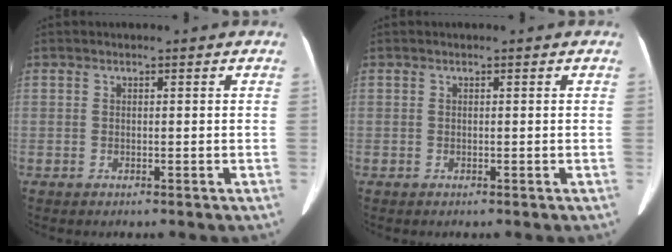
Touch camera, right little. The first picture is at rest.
{"total": 0.0}